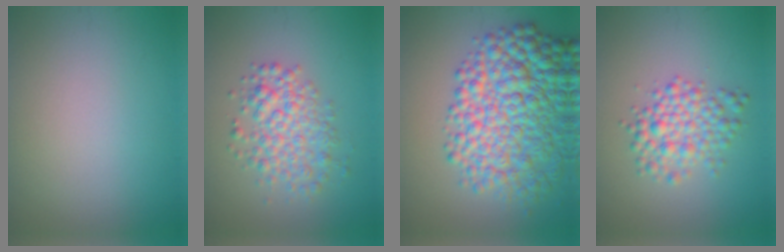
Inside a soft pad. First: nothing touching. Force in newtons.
{"total": 4.0, "press": 4.0, "slide": 0.1}
{"total": 10.2, "press": 10.2, "slide": 0.3}
{"total": 3.8, "press": 3.8, "slide": 0.0}